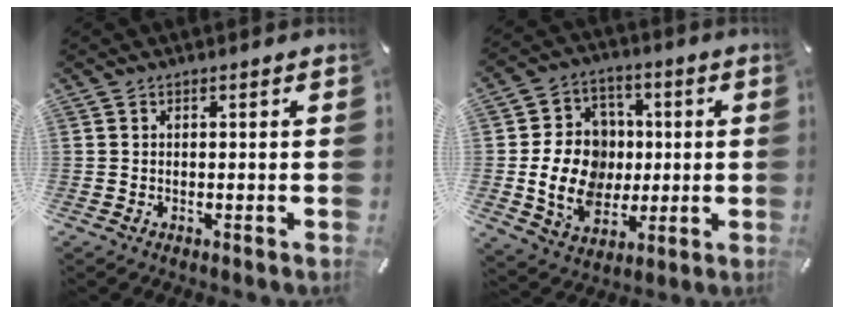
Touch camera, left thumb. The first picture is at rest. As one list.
[{"total": 15.1, "force": [-0.7, 12.8, 7.9], "torque": [-0.165, 0.009, -0.006]}]